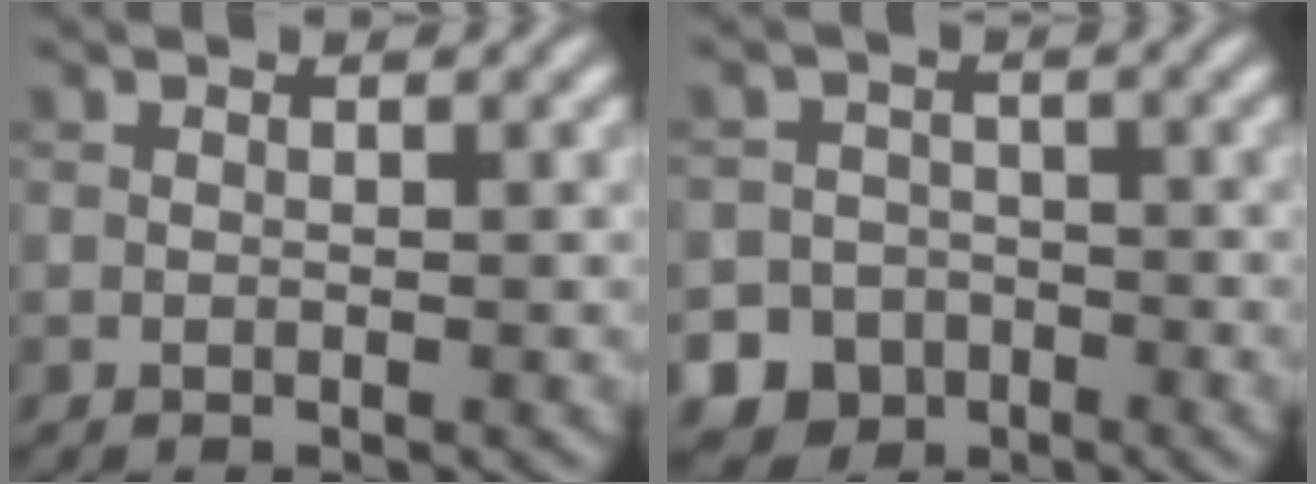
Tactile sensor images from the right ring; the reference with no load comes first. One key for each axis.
{"total": 7.8, "fx": -4.9, "fy": 6.0, "fz": 0.8, "tx": 0.006, "ty": -0.023, "tz": -0.092}